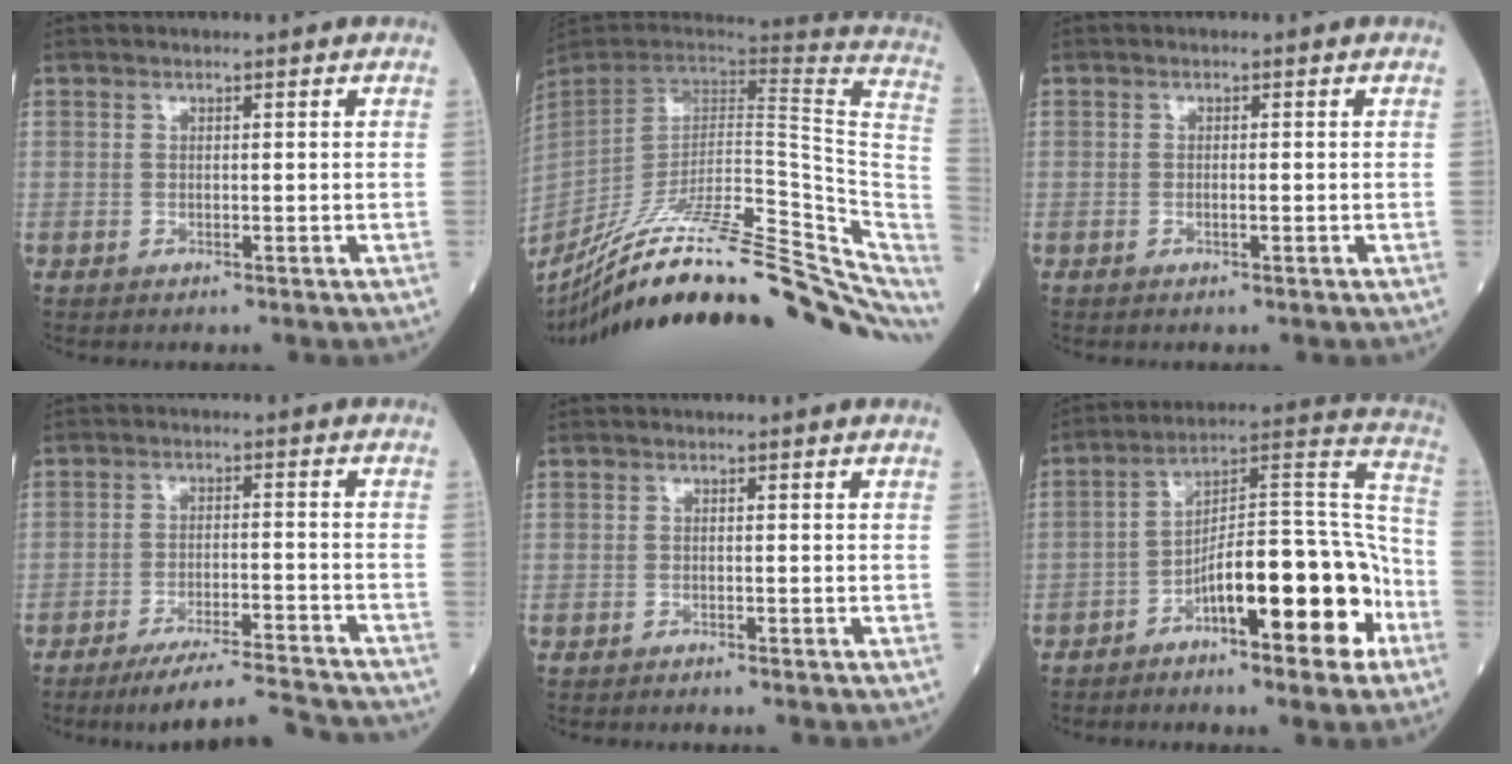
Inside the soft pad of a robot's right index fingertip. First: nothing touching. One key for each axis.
{"total": 35.7, "fx": -25.6, "fy": 7.2, "fz": 23.7, "tx": -0.288, "ty": -0.034, "tz": -0.374}
{"total": 0.7, "fx": -0.2, "fy": 0.1, "fz": 0.7, "tx": -0.014, "ty": -0.001, "tz": -0.003}
{"total": 12.3, "fx": -11.7, "fy": -0.1, "fz": 3.8, "tx": -0.052, "ty": -0.003, "tz": -0.174}
{"total": 0.8, "fx": -0.8, "fy": 0.1, "fz": 0.1, "tx": -0.005, "ty": 0.000, "tz": -0.014}
{"total": 17.0, "fx": -7.5, "fy": 4.2, "fz": 14.7, "tx": -0.223, "ty": 0.038, "tz": -0.111}